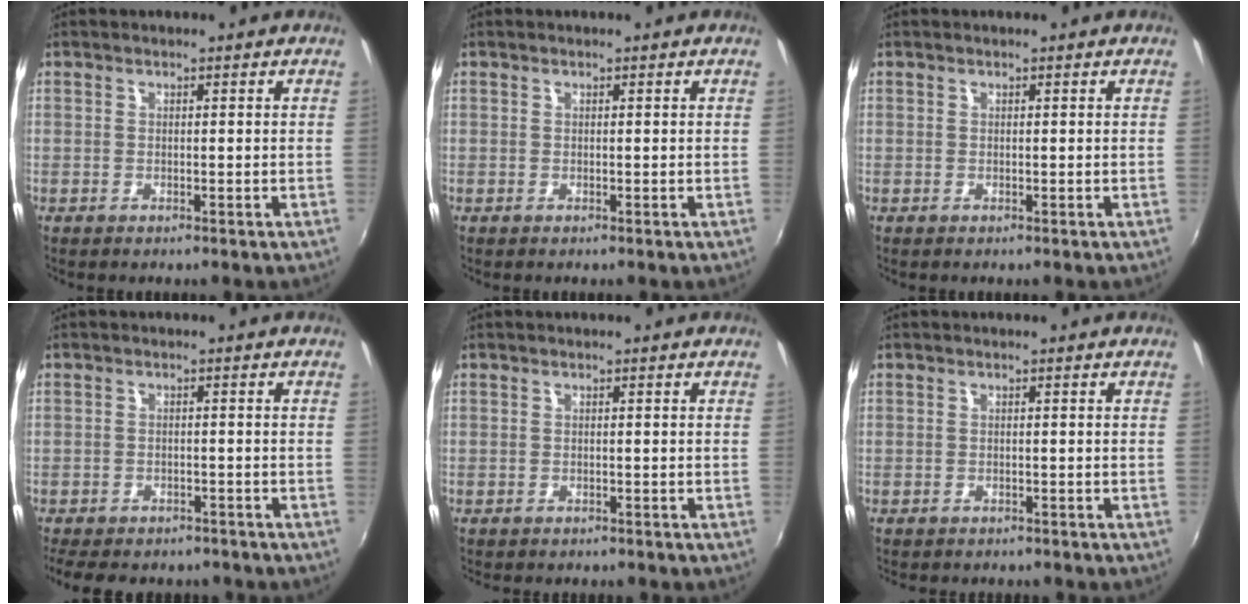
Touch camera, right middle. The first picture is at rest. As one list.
[{"total": 0.0}, {"total": 0.0}, {"total": 11.5, "force": [-9.5, 4.5, 4.6], "torque": [-0.108, -0.022, -0.137]}, {"total": 2.2, "force": [-2.0, 0.7, 0.6], "torque": [-0.018, -0.013, -0.029]}, {"total": 2.8, "force": [-2.6, 0.9, 0.7], "torque": [-0.023, -0.015, -0.038]}]